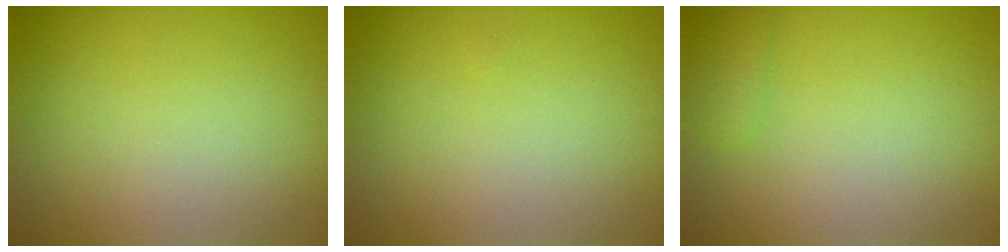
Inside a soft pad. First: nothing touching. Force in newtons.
{"total": 0.0}
{"total": 1.3, "press": 1.3, "slide": 0.1}